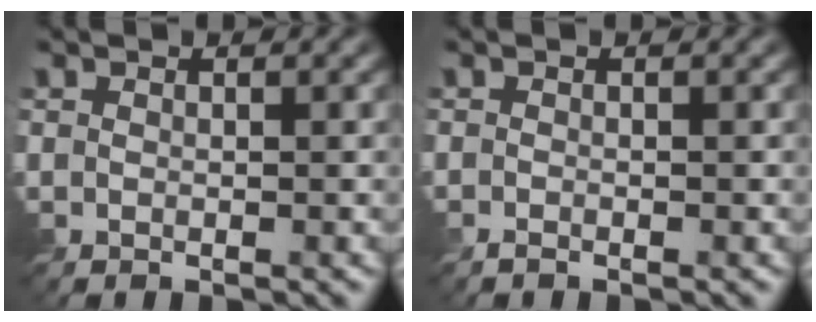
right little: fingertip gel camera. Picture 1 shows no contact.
{"total": 0.6, "force": [-0.5, 0.2, 0.1], "torque": [0.001, 0.001, -0.013]}